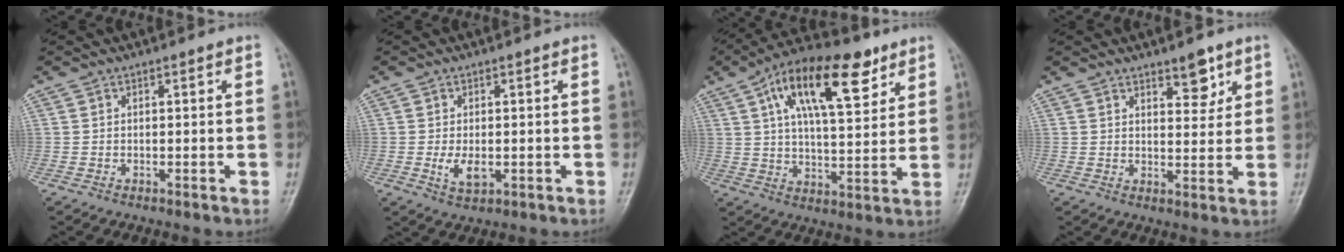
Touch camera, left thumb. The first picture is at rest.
{"total": 4.0, "force": [-0.6, 2.2, 3.3], "torque": [-0.059, -0.007, -0.006]}
{"total": 18.9, "force": [9.0, 7.9, 14.6], "torque": [-0.212, -0.011, 0.146]}
{"total": 5.2, "force": [3.3, 2.4, 3.2], "torque": [-0.020, -0.022, 0.047]}